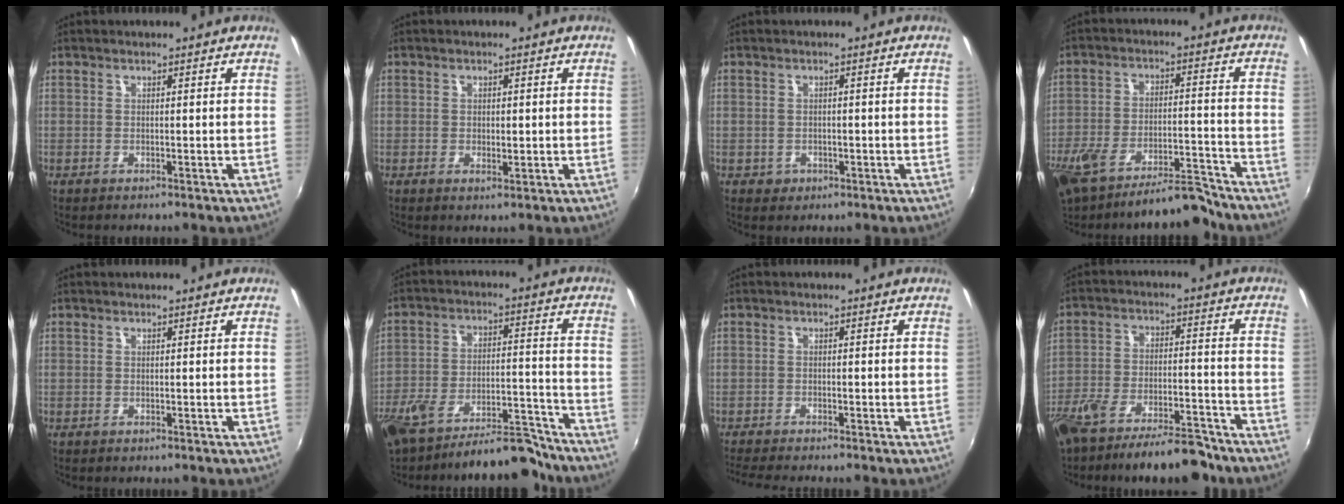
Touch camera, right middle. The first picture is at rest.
{"total": 1.6, "force": [-0.1, 1.1, 1.1], "torque": [-0.017, 0.000, -0.002]}
{"total": 2.4, "force": [-0.7, 2.1, 0.9], "torque": [-0.019, -0.001, -0.006]}
{"total": 14.5, "force": [-12.0, 3.9, 7.1], "torque": [-0.150, -0.002, -0.194]}
{"total": 0.0}
{"total": 16.6, "force": [-14.1, 4.7, 7.3], "torque": [-0.144, 0.008, -0.206]}
{"total": 5.4, "force": [-4.9, 0.2, 2.4], "torque": [-0.060, -0.017, -0.081]}
{"total": 16.3, "force": [-13.1, 4.5, 8.6], "torque": [-0.175, -0.018, -0.203]}